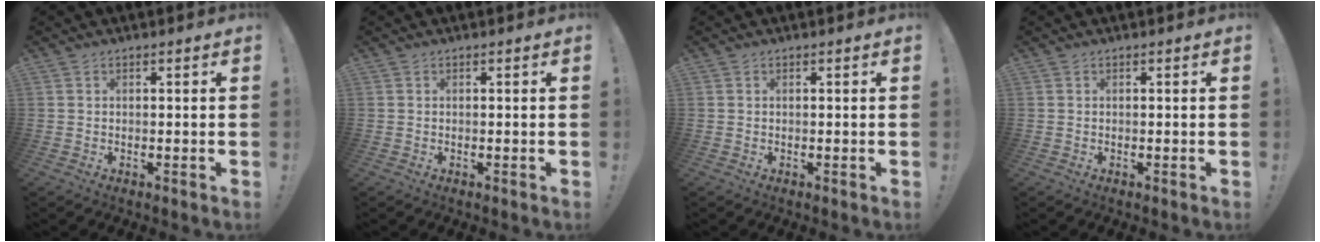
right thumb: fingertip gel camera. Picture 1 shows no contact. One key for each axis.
{"total": 0.0}
{"total": 0.0}
{"total": 0.0}